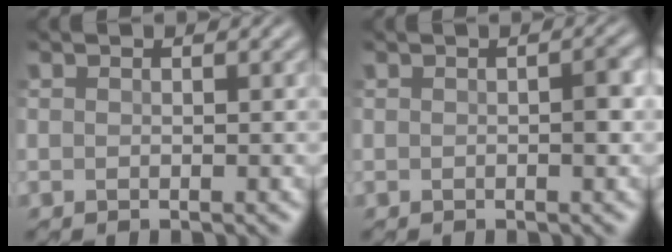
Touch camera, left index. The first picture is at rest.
{"total": 1.7, "force": [-0.1, 0.7, 1.6], "torque": [-0.026, 0.002, -0.002]}